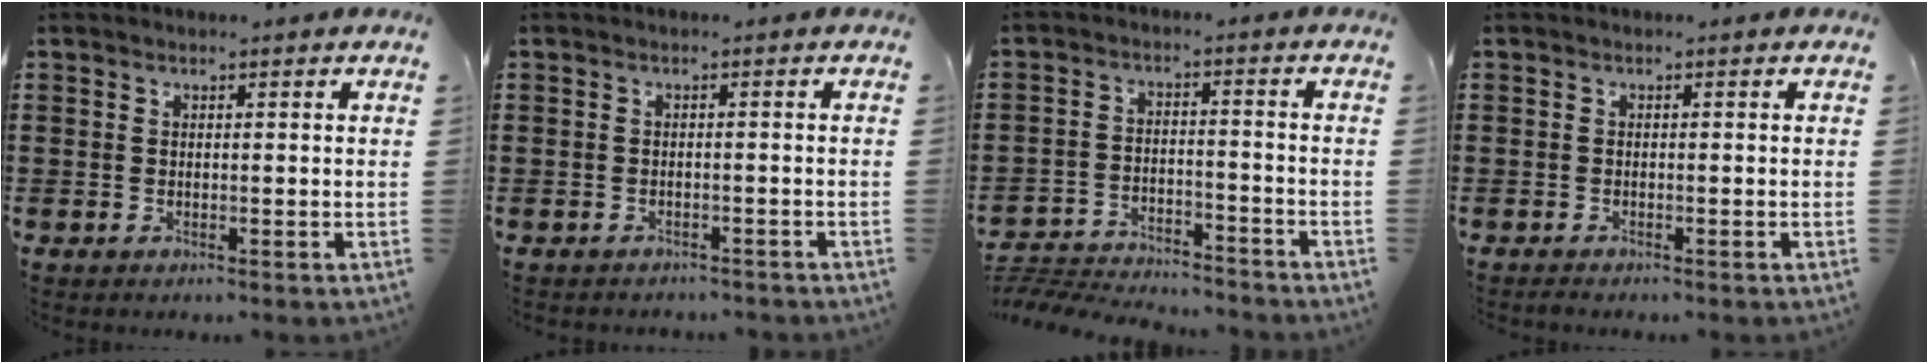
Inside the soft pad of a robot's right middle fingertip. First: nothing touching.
{"total": 1.2, "force": [-1.1, 0.3, -0.2], "torque": [-0.002, 0.003, -0.027]}
{"total": 4.9, "force": [-4.8, 0.7, 0.4], "torque": [-0.023, 0.003, -0.106]}
{"total": 0.5, "force": [-0.5, 0.0, 0.1], "torque": [-0.004, -0.004, -0.010]}